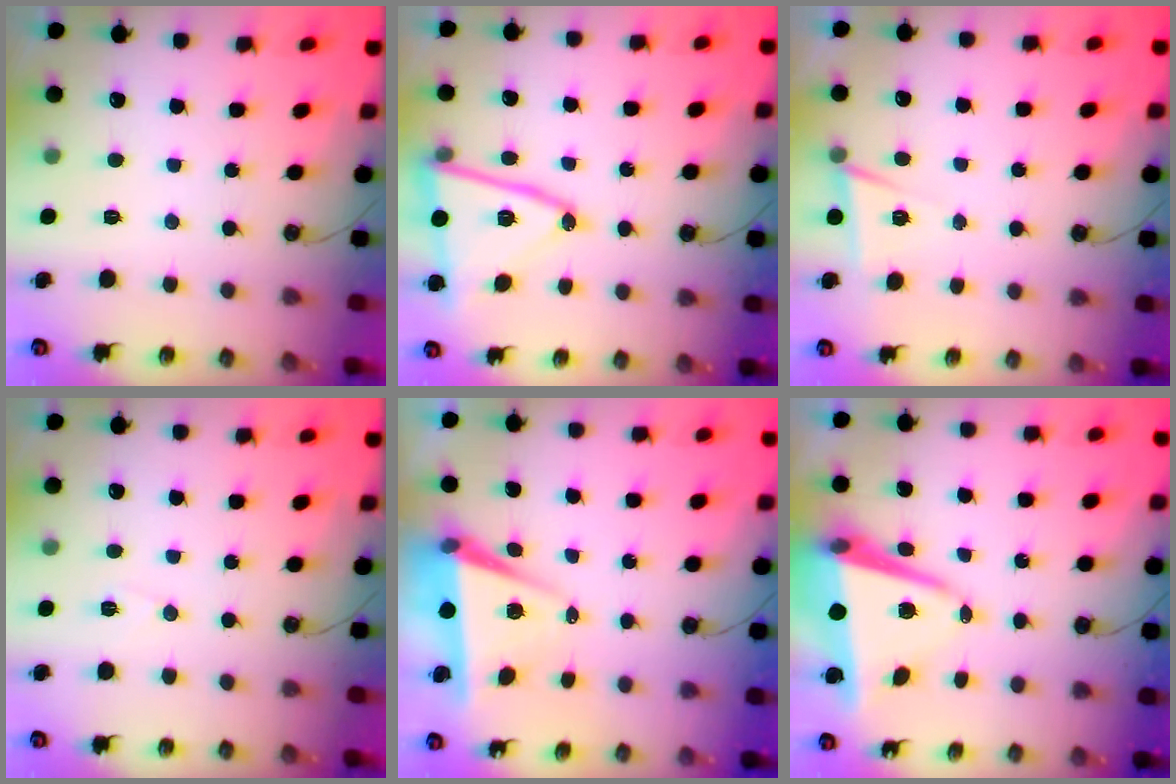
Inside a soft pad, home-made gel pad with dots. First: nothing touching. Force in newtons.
{"total": 16.7, "press": 16.6, "slide": 1.5}
{"total": 4.7, "press": 2.6, "slide": 3.9}
{"total": 5.1, "press": 4.4, "slide": 2.6}
{"total": 6.0, "press": 4.2, "slide": 4.3}
{"total": 10.4, "press": 10.3, "slide": 1.3}